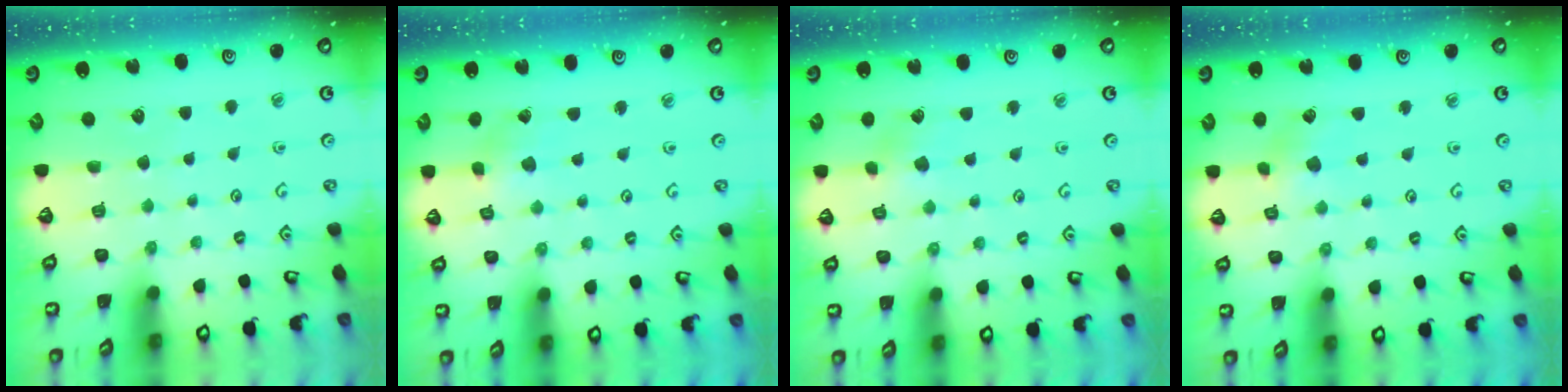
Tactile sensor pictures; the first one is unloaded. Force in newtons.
{"total": 1.4, "press": 1.3, "slide": 0.3}
{"total": 3.2, "press": 3.1, "slide": 0.5}
{"total": 3.2, "press": 3.2, "slide": 0.4}